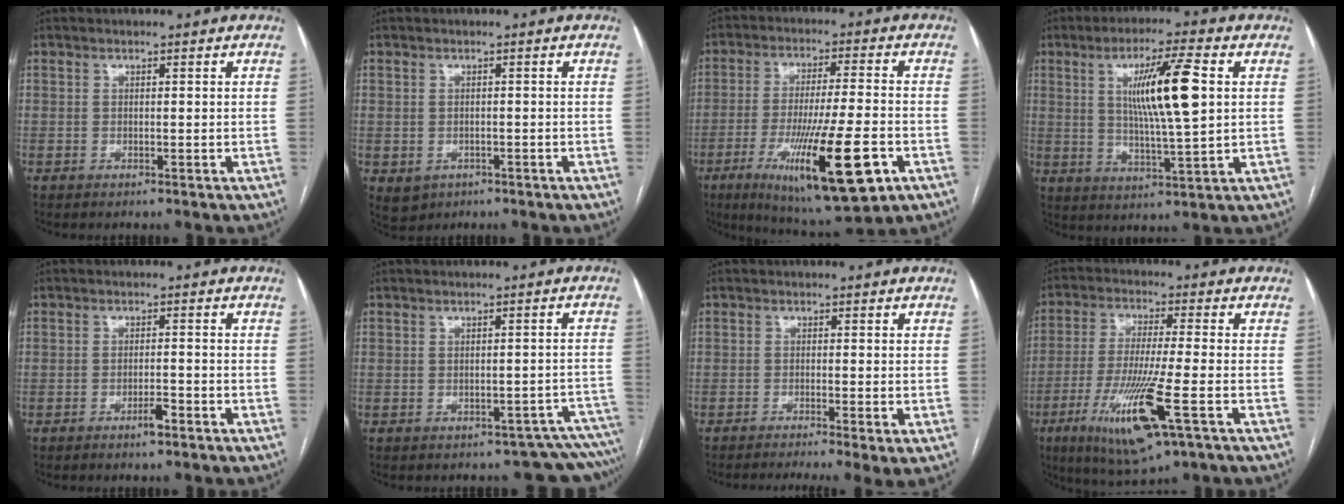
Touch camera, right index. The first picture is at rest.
{"total": 3.5, "force": [-1.4, 3.1, 0.9], "torque": [-0.013, -0.001, -0.009]}
{"total": 18.3, "force": [-7.4, 2.2, 16.6], "torque": [-0.277, -0.035, -0.110]}
{"total": 11.9, "force": [2.7, 0.5, 11.5], "torque": [-0.201, -0.002, 0.048]}
{"total": 2.2, "force": [-1.4, 0.4, 1.7], "torque": [-0.027, 0.002, -0.020]}
{"total": 7.3, "force": [-6.6, 3.0, 0.4], "torque": [0.031, 0.044, -0.061]}
{"total": 6.7, "force": [-4.5, 0.5, 5.0], "torque": [-0.068, -0.013, -0.072]}
{"total": 13.9, "force": [-5.6, 0.8, 12.7], "torque": [-0.255, -0.032, -0.094]}